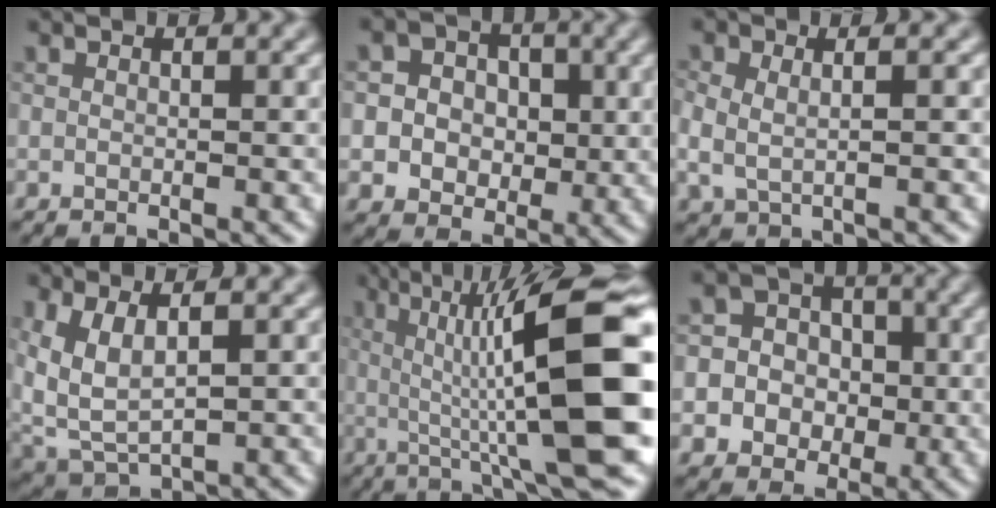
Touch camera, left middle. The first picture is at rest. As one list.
[{"total": 6.4, "force": [1.1, 5.7, 2.7], "torque": [-0.044, 0.005, 0.008]}, {"total": 2.7, "force": [0.7, 1.6, 2.1], "torque": [-0.039, -0.007, -0.003]}, {"total": 5.3, "force": [1.3, 3.2, 4.1], "torque": [-0.106, -0.019, 0.023]}, {"total": 13.3, "force": [0.7, 2.5, 13.1], "torque": [-0.185, 0.011, 0.008]}, {"total": 8.0, "force": [-0.5, 7.7, 2.1], "torque": [-0.046, 0.020, -0.025]}]